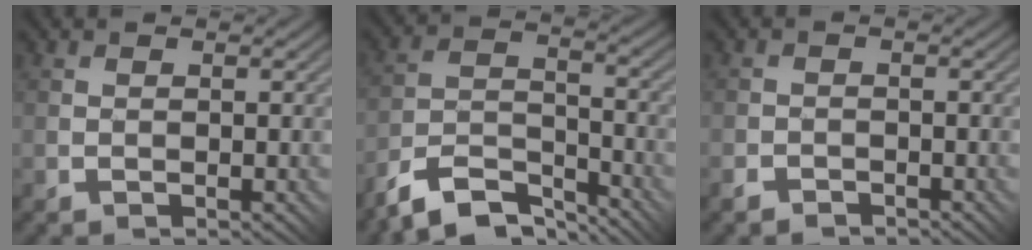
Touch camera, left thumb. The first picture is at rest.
{"total": 9.0, "force": [-7.6, 2.8, 4.1], "torque": [-0.068, 0.005, -0.146]}
{"total": 1.8, "force": [-1.6, 0.7, 0.3], "torque": [-0.003, 0.003, -0.035]}